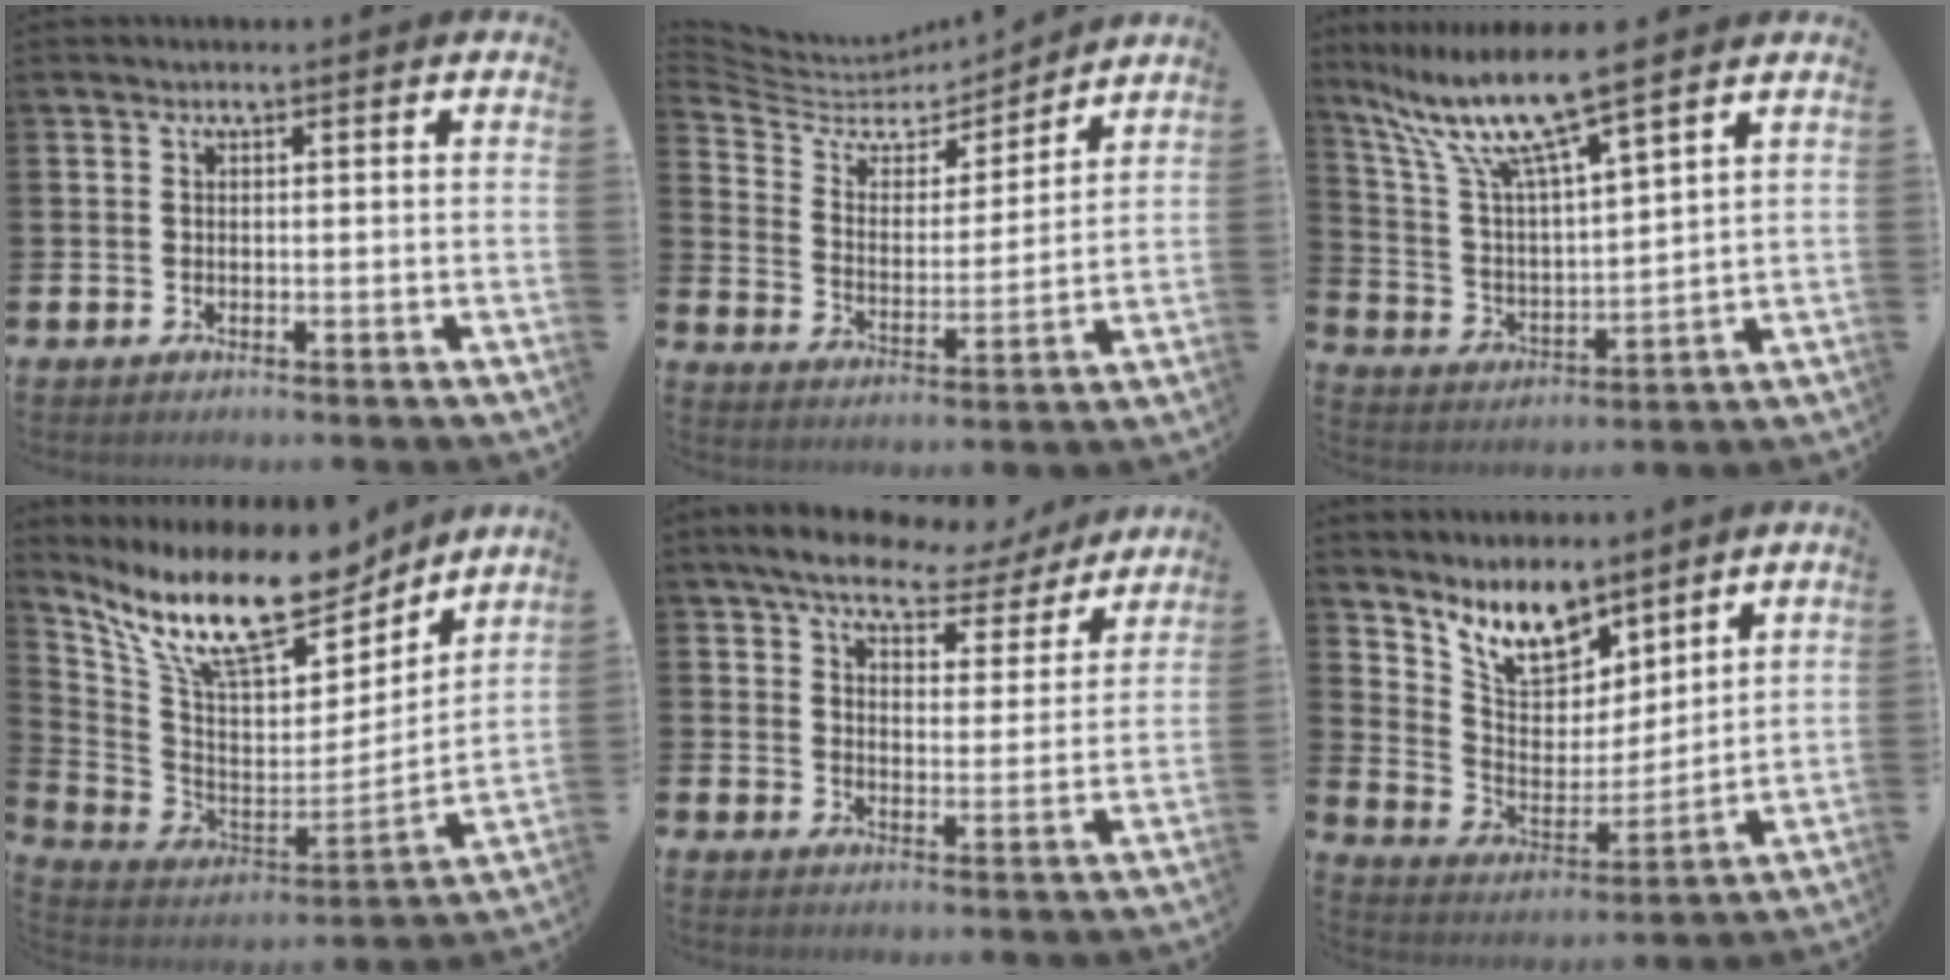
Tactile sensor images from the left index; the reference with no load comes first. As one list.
[{"total": 5.4, "force": [4.4, 2.8, 1.4], "torque": [-0.061, -0.035, 0.070]}, {"total": 10.4, "force": [8.6, 1.3, 5.8], "torque": [-0.146, -0.040, 0.147]}, {"total": 14.0, "force": [11.0, 4.3, 7.4], "torque": [-0.178, -0.067, 0.193]}, {"total": 7.3, "force": [6.5, 2.2, 2.2], "torque": [-0.060, -0.038, 0.111]}, {"total": 10.1, "force": [8.6, 4.2, 3.3], "torque": [-0.093, -0.047, 0.159]}]